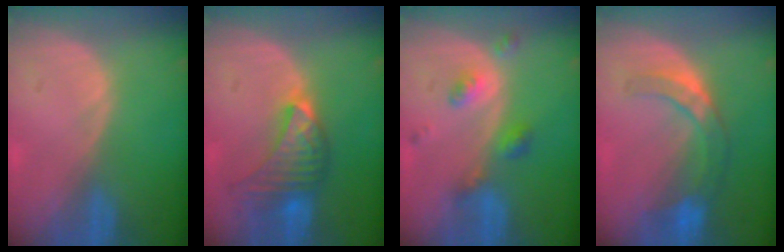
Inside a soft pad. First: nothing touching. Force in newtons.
{"total": 7.2, "press": 7.2, "slide": 0.3}
{"total": 5.3, "press": 4.5, "slide": 2.6}
{"total": 7.3, "press": 6.3, "slide": 3.6}